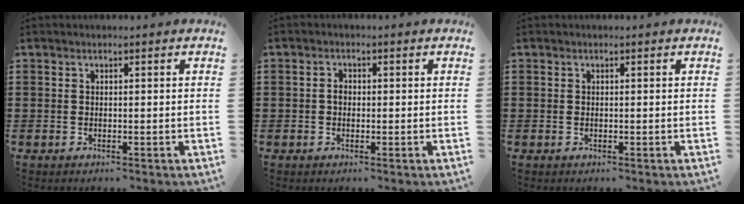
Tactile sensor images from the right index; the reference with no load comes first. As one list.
[{"total": 1.4, "force": [-0.2, 0.9, 1.1], "torque": [-0.021, 0.004, -0.005]}, {"total": 0.0}]